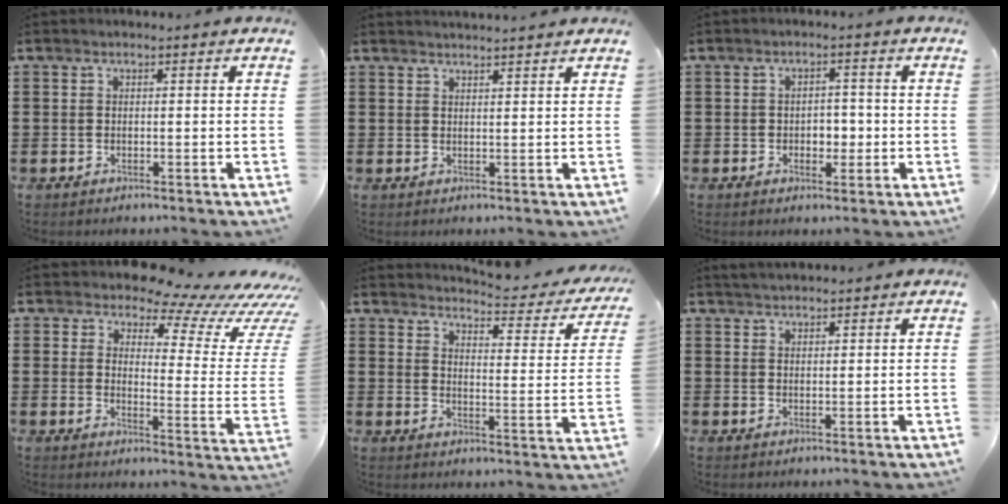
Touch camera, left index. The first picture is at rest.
{"total": 1.6, "force": [1.6, -0.3, 0.0], "torque": [-0.004, -0.003, 0.032]}
{"total": 2.7, "force": [-0.5, 2.0, 1.7], "torque": [-0.032, 0.003, -0.017]}
{"total": 8.0, "force": [7.0, 2.0, 3.5], "torque": [-0.071, -0.058, 0.116]}
{"total": 3.8, "force": [3.6, -0.2, 1.2], "torque": [-0.030, -0.037, 0.052]}
{"total": 1.8, "force": [1.8, 0.1, 0.2], "torque": [-0.007, 0.003, 0.034]}